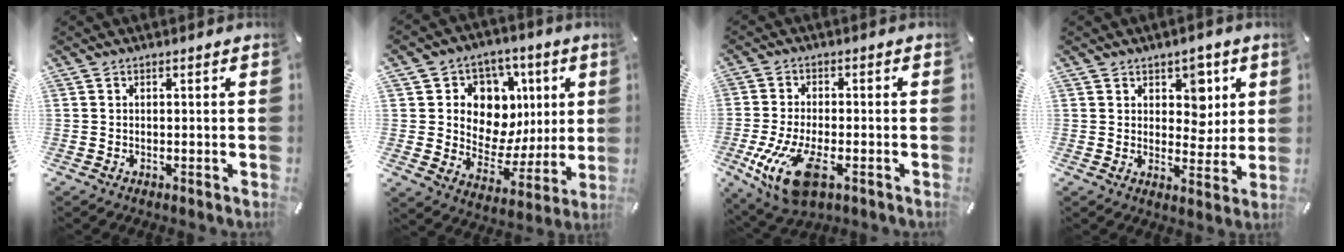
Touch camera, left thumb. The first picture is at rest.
{"total": 11.8, "force": [2.6, 10.8, 4.1], "torque": [-0.044, -0.034, 0.052]}
{"total": 12.4, "force": [-4.8, 5.6, 9.9], "torque": [-0.221, -0.003, -0.083]}
{"total": 7.0, "force": [3.1, 5.5, 3.1], "torque": [-0.026, -0.012, 0.047]}